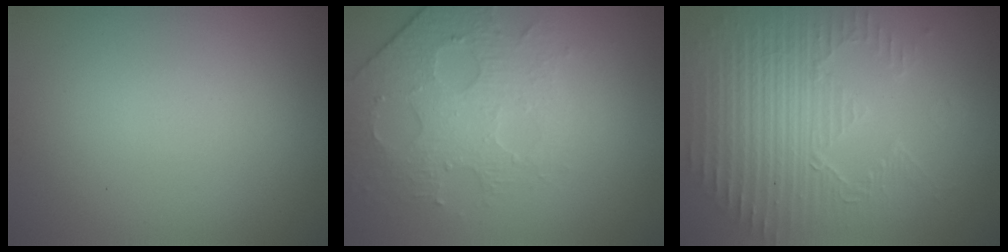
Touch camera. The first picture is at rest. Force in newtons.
{"total": 4.5, "press": 3.3, "slide": 3.0}
{"total": 3.9, "press": 3.6, "slide": 1.5}